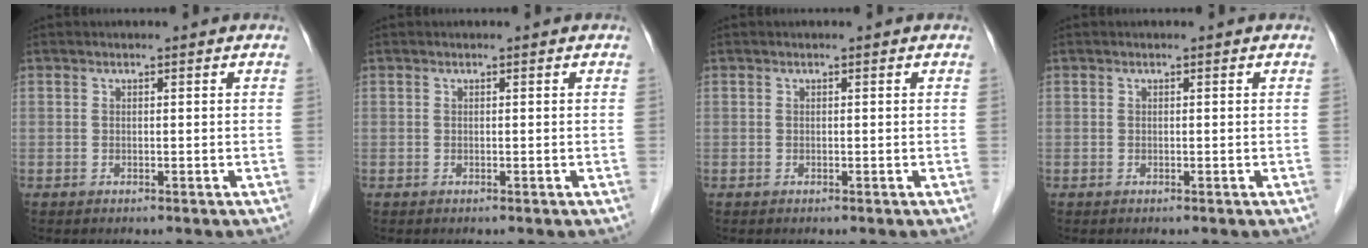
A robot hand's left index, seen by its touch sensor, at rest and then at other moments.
{"total": 0.0}
{"total": 0.0}
{"total": 0.0}